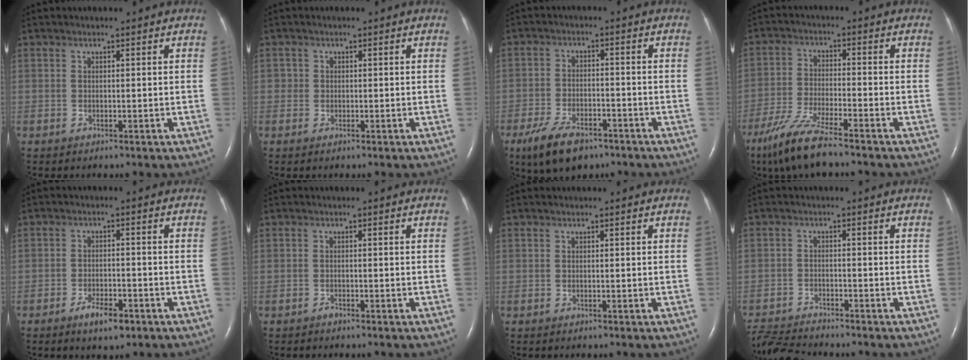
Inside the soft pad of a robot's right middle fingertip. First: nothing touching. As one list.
[{"total": 0.9, "force": [-0.1, 0.9, 0.0], "torque": [0.003, 0.005, -0.004]}, {"total": 8.4, "force": [-5.7, 3.6, 5.0], "torque": [-0.104, -0.010, -0.096]}, {"total": 9.0, "force": [-7.0, 0.6, 5.7], "torque": [-0.123, -0.030, -0.134]}, {"total": 5.0, "force": [-3.2, 1.4, 3.5], "torque": [-0.070, -0.003, -0.052]}, {"total": 0.6, "force": [-0.5, 0.2, 0.1], "torque": [-0.005, -0.001, -0.010]}, {"total": 0.0}, {"total": 7.0, "force": [-6.9, 0.3, 1.6], "torque": [-0.029, -0.016, -0.121]}]